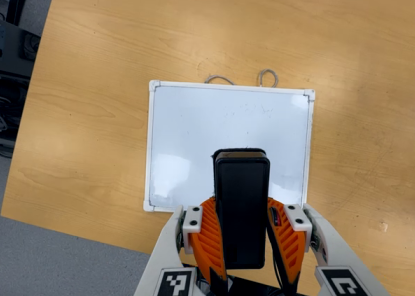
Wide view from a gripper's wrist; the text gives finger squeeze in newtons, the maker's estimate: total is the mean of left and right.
{"total": 9.4, "left": 7.9, "right": 10.9}